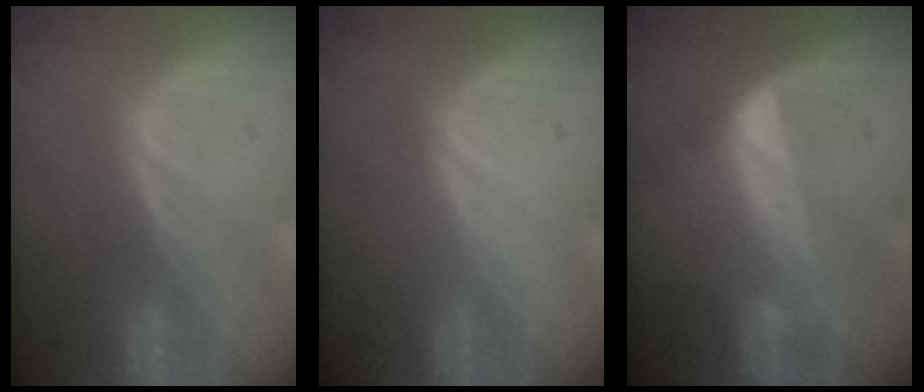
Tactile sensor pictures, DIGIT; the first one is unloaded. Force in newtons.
{"total": 0.0}
{"total": 6.5, "press": 5.9, "slide": 2.7}